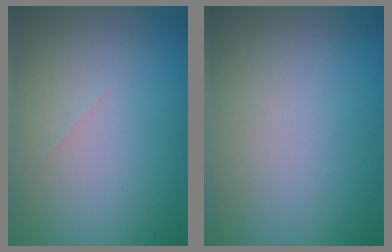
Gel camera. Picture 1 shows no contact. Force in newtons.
{"total": 0.0}